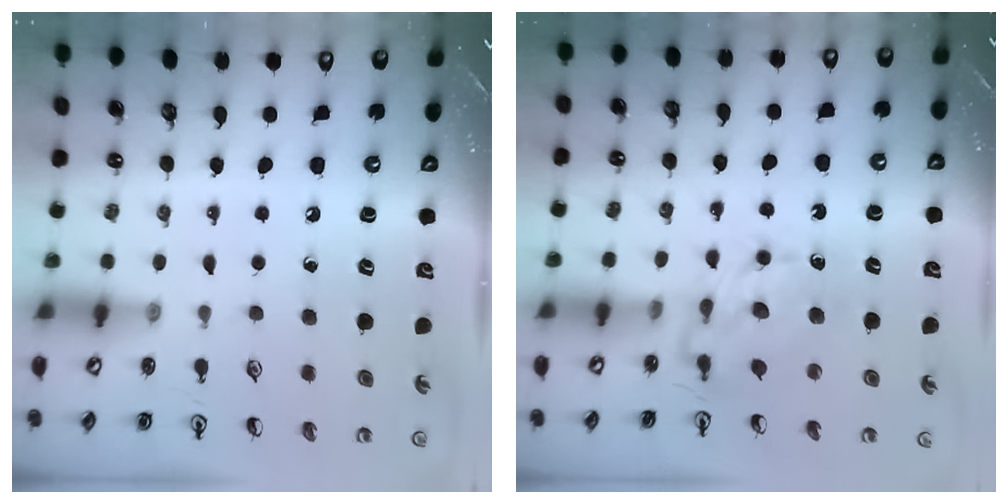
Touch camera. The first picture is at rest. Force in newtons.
{"total": 6.9, "press": 6.8, "slide": 0.6}